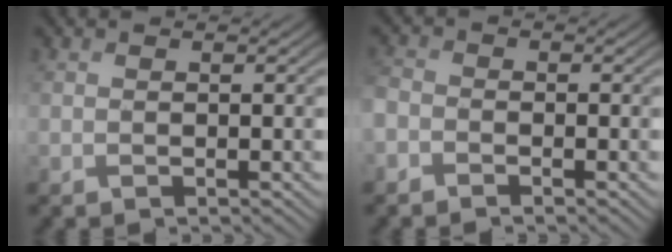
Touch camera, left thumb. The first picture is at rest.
{"total": 2.4, "force": [-1.7, 1.5, 0.8], "torque": [-0.024, -0.001, -0.049]}